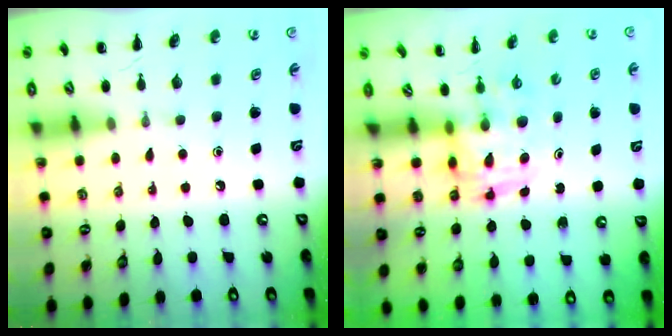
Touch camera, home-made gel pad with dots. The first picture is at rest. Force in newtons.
{"total": 3.6, "press": 3.5, "slide": 0.6}